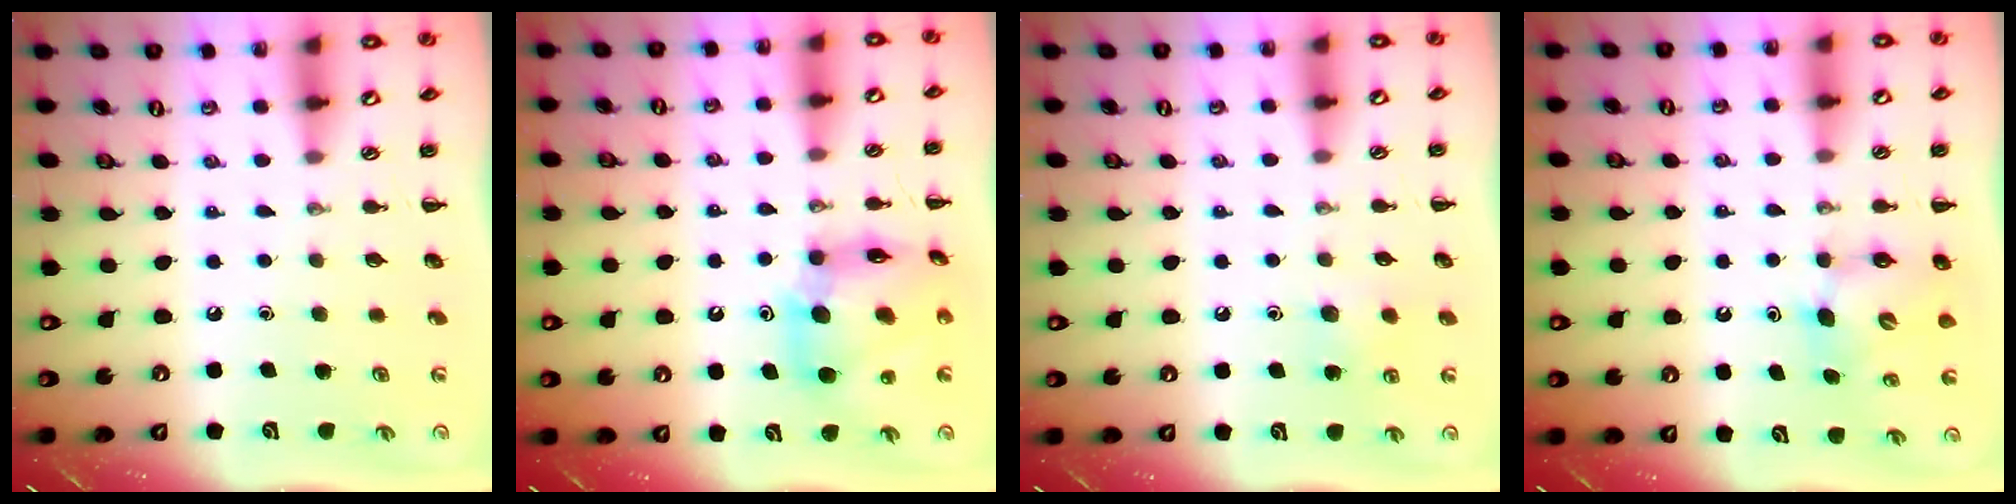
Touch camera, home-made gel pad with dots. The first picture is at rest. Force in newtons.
{"total": 11.9, "press": 11.7, "slide": 2.1}
{"total": 6.8, "press": 6.6, "slide": 1.9}
{"total": 5.3, "press": 5.2, "slide": 0.7}